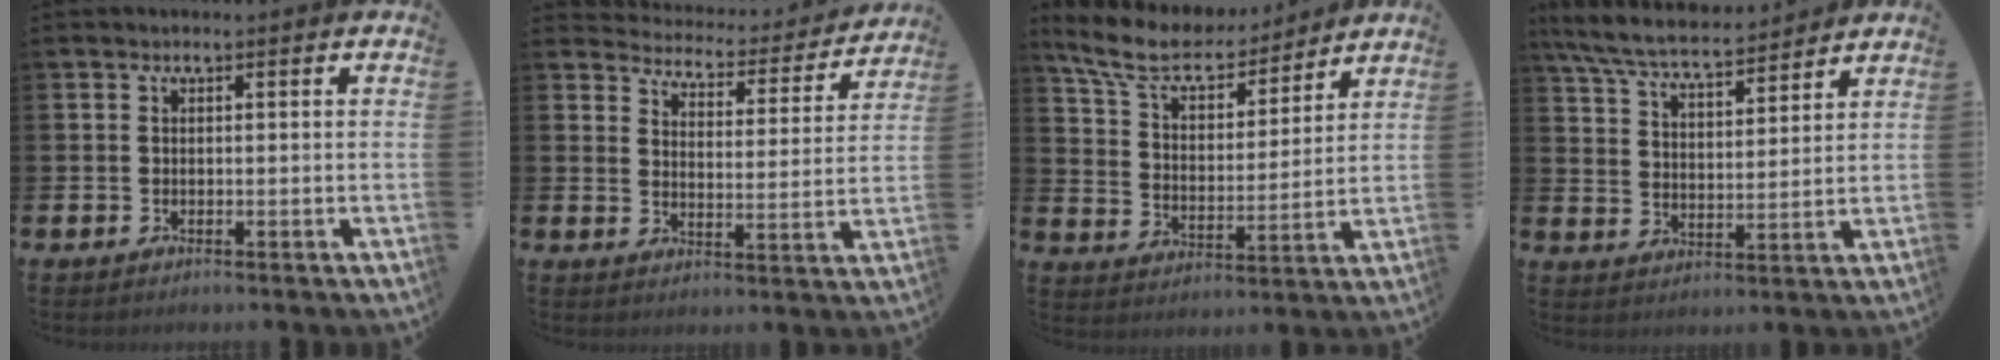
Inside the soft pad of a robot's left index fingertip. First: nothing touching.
{"total": 4.5, "force": [4.4, 0.8, 0.4], "torque": [-0.028, -0.042, 0.069]}
{"total": 9.4, "force": [8.5, 2.5, 3.2], "torque": [-0.110, -0.049, 0.152]}
{"total": 7.5, "force": [7.0, 1.1, 2.4], "torque": [-0.076, -0.038, 0.124]}